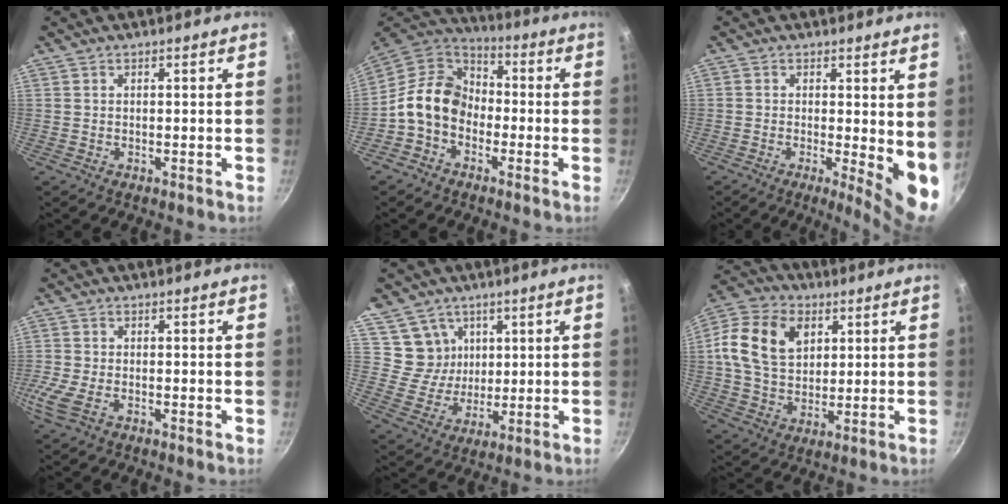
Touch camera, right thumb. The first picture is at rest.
{"total": 12.9, "force": [-2.6, 10.2, 7.6], "torque": [-0.098, 0.042, -0.072]}
{"total": 8.0, "force": [-0.2, 2.4, 7.7], "torque": [-0.094, -0.019, -0.001]}
{"total": 5.1, "force": [-1.9, 2.3, 4.1], "torque": [-0.098, -0.005, -0.046]}
{"total": 8.2, "force": [3.4, 7.2, 2.2], "torque": [-0.009, -0.027, 0.066]}
{"total": 15.3, "force": [4.2, 11.0, 9.7], "torque": [-0.162, 0.003, 0.067]}